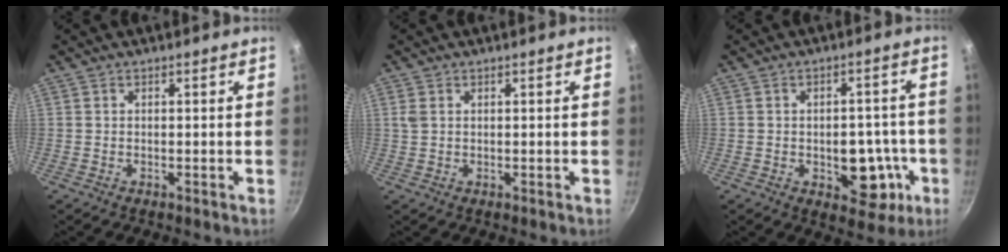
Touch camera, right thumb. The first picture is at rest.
{"total": 2.0, "force": [0.7, 1.4, 1.2], "torque": [-0.025, 0.003, 0.016]}
{"total": 10.5, "force": [-2.9, 6.6, 7.7], "torque": [-0.060, 0.019, -0.032]}